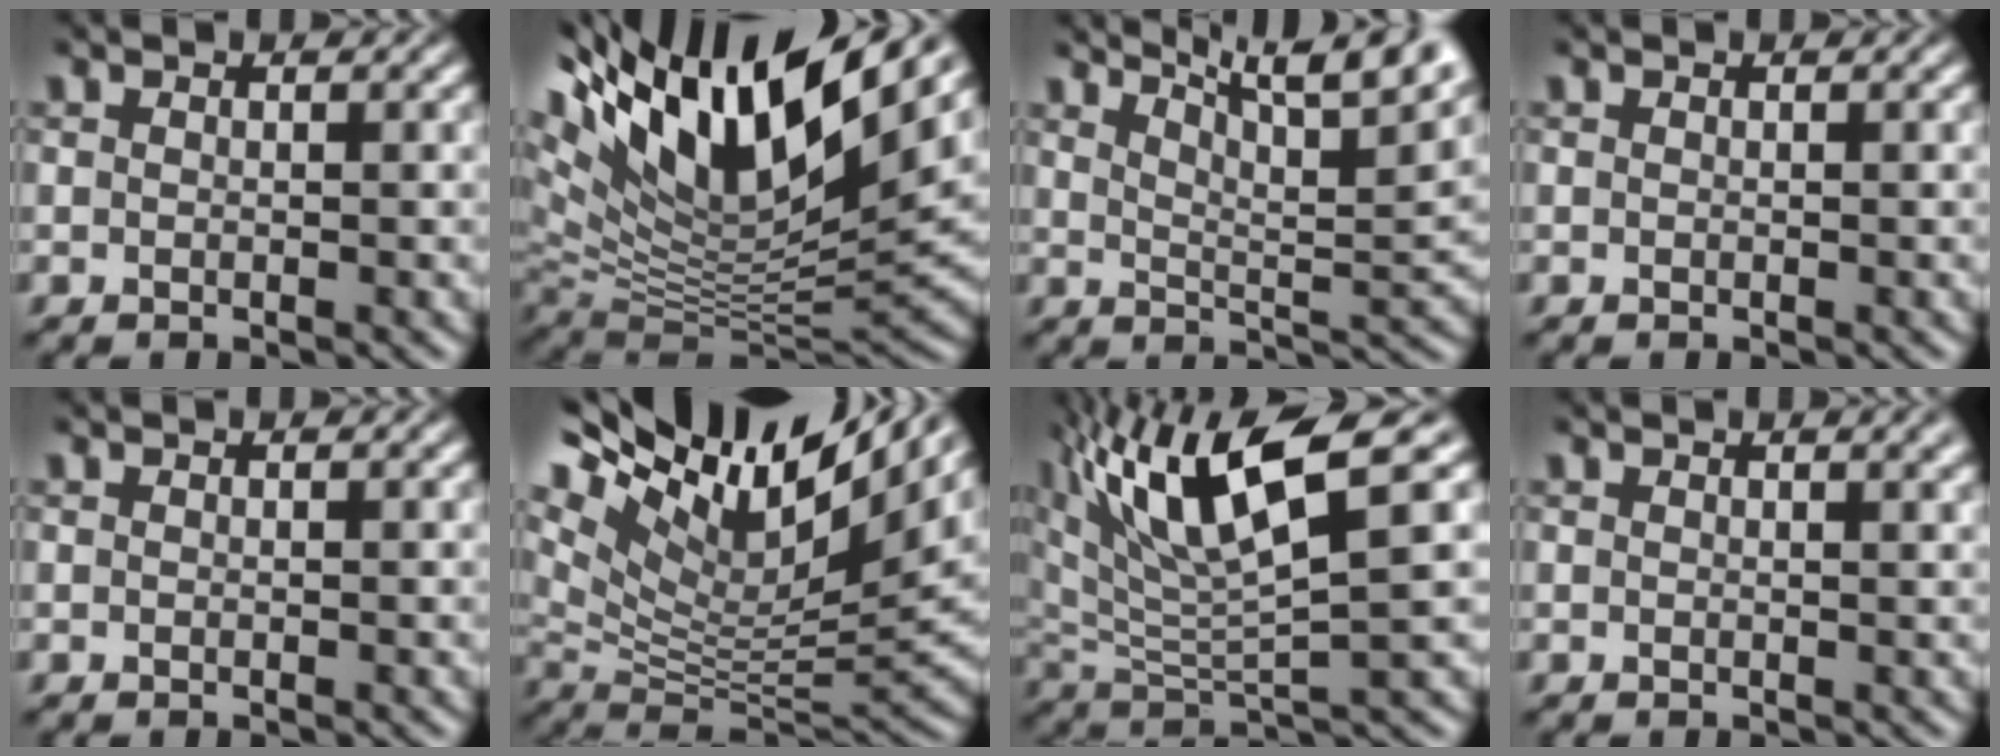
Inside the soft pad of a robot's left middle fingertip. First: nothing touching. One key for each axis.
{"total": 16.6, "fx": 8.7, "fy": 5.3, "fz": 13.1, "tx": -0.260, "ty": 0.027, "tz": 0.162}
{"total": 10.9, "fx": 8.4, "fy": 2.4, "fz": 6.5, "tx": -0.088, "ty": 0.015, "tz": 0.096}
{"total": 0.0}
{"total": 0.0}
{"total": 15.8, "fx": 10.0, "fy": 5.1, "fz": 11.1, "tx": -0.229, "ty": 0.040, "tz": 0.173}
{"total": 11.2, "fx": 6.1, "fy": 2.7, "fz": 9.0, "tx": -0.178, "ty": 0.013, "tz": 0.117}
{"total": 2.0, "fx": 1.2, "fy": 0.7, "fz": 1.4, "tx": -0.010, "ty": 0.002, "tz": 0.009}